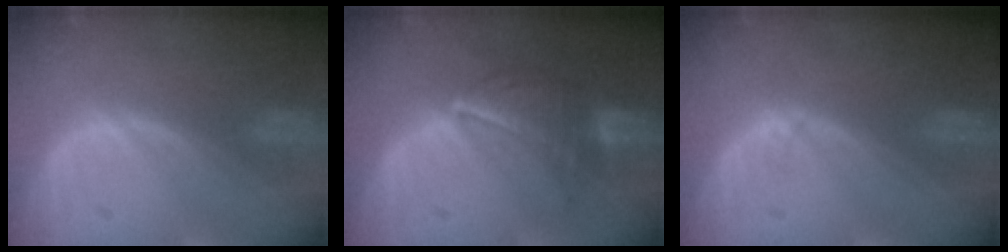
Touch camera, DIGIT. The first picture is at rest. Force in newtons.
{"total": 6.7, "press": 6.6, "slide": 1.2}
{"total": 0.5, "press": 0.5, "slide": 0.1}